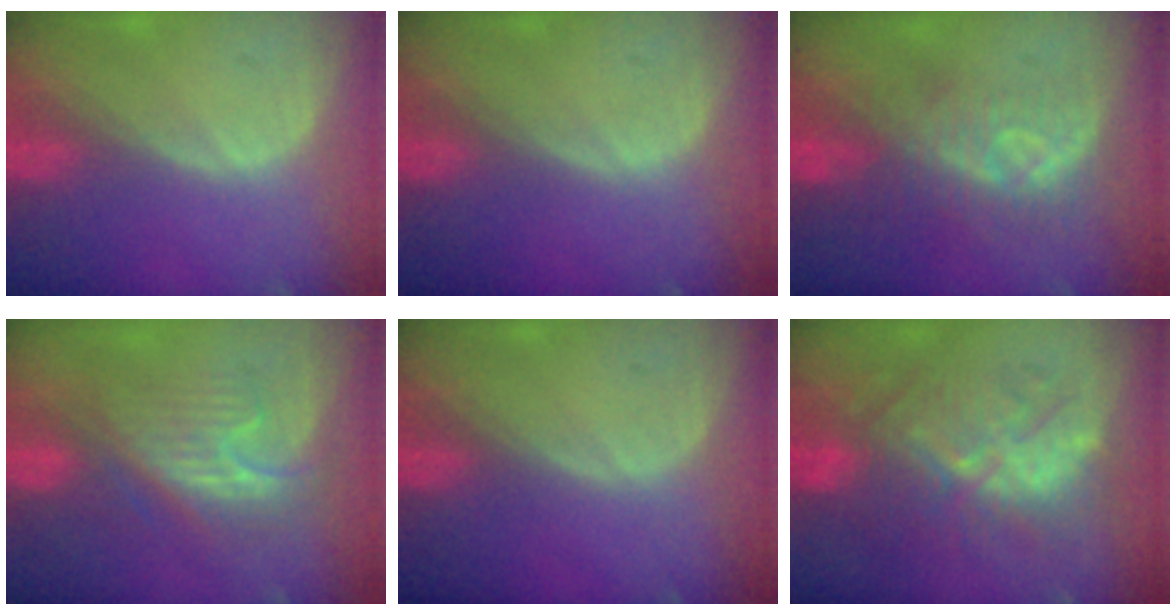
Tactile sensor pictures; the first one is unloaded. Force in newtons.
{"total": 0.0}
{"total": 8.2, "press": 7.5, "slide": 3.4}
{"total": 8.6, "press": 7.5, "slide": 4.3}
{"total": 0.0}
{"total": 9.8, "press": 9.7, "slide": 1.0}